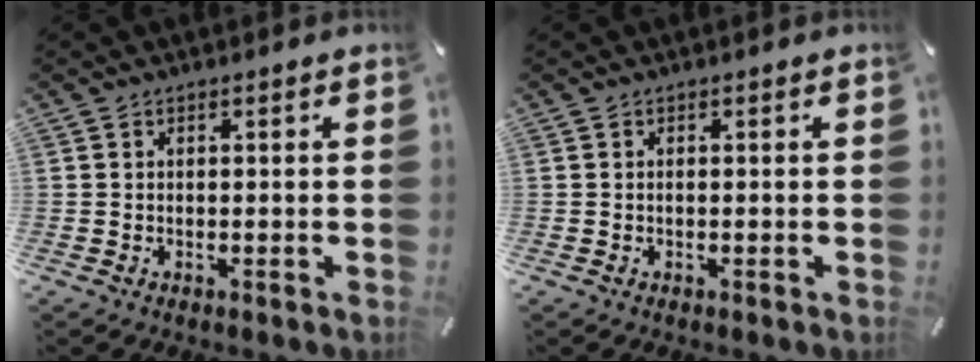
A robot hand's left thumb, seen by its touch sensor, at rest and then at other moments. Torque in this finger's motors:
{"motor_torque": [0.01, 0.19, -0.04, -0.03, 0.02]}